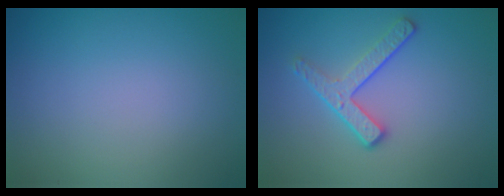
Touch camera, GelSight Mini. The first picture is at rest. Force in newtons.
{"total": 3.1, "press": 2.5, "slide": 1.9}